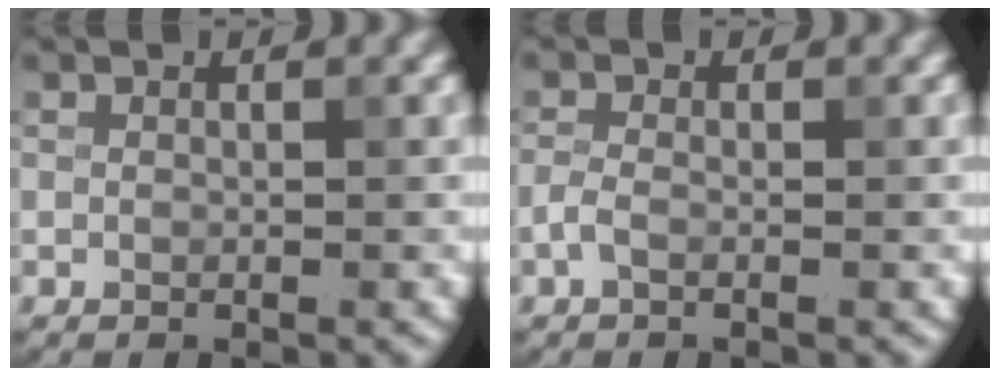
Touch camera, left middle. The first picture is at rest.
{"total": 1.2, "force": [-0.6, 0.6, 0.9], "torque": [-0.024, 0.002, -0.017]}